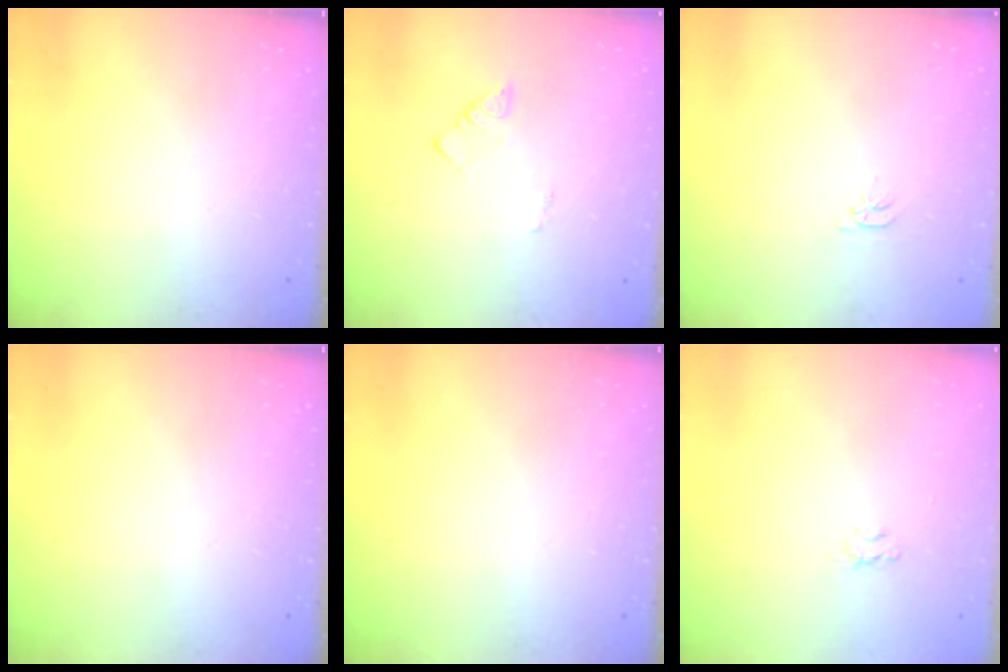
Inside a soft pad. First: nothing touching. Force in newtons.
{"total": 3.5, "press": 3.5, "slide": 0.4}
{"total": 2.7, "press": 2.7, "slide": 0.4}
{"total": 0.0}
{"total": 0.0}
{"total": 2.0, "press": 2.0, "slide": 0.3}